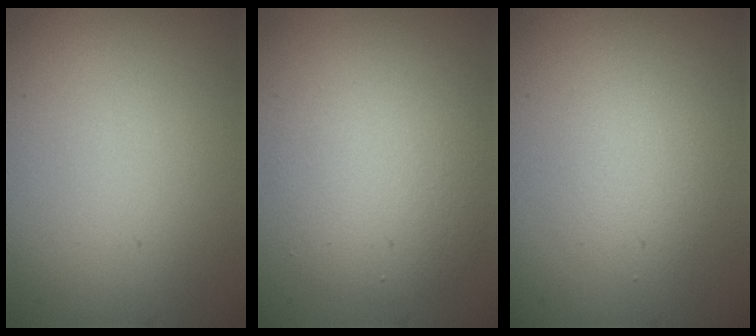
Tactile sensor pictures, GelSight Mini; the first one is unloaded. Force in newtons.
{"total": 5.1, "press": 5.1, "slide": 0.5}
{"total": 2.4, "press": 2.4, "slide": 0.2}